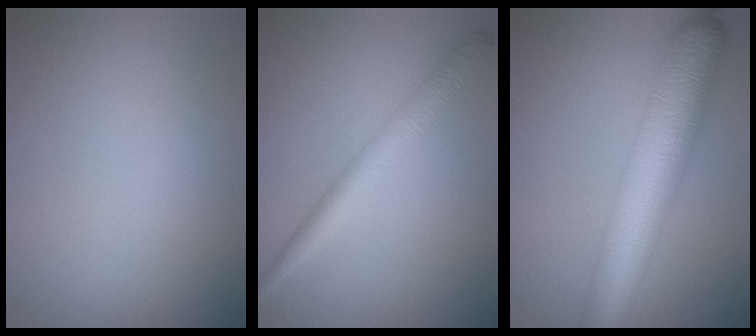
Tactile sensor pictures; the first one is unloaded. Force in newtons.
{"total": 3.2, "press": 3.2, "slide": 0.1}
{"total": 9.6, "press": 9.6, "slide": 0.3}